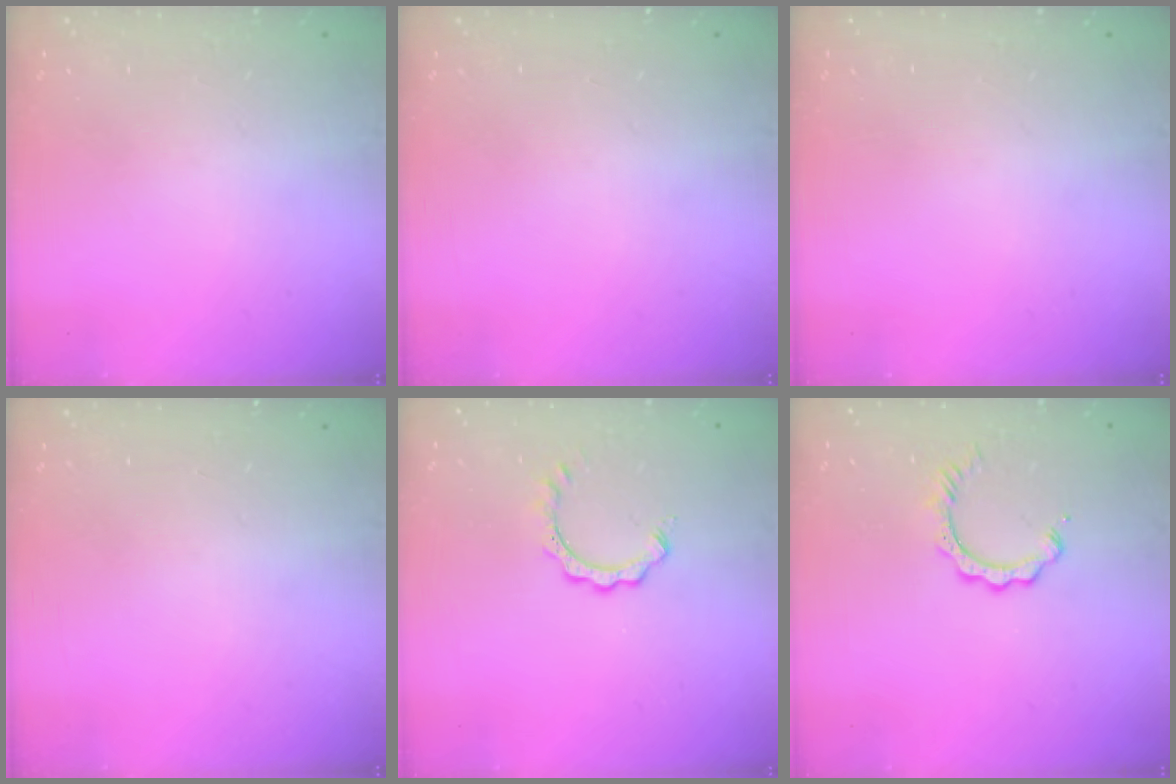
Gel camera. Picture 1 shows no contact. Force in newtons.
{"total": 0.0}
{"total": 0.0}
{"total": 0.0}
{"total": 3.9, "press": 3.9, "slide": 0.1}
{"total": 3.9, "press": 3.9, "slide": 0.3}